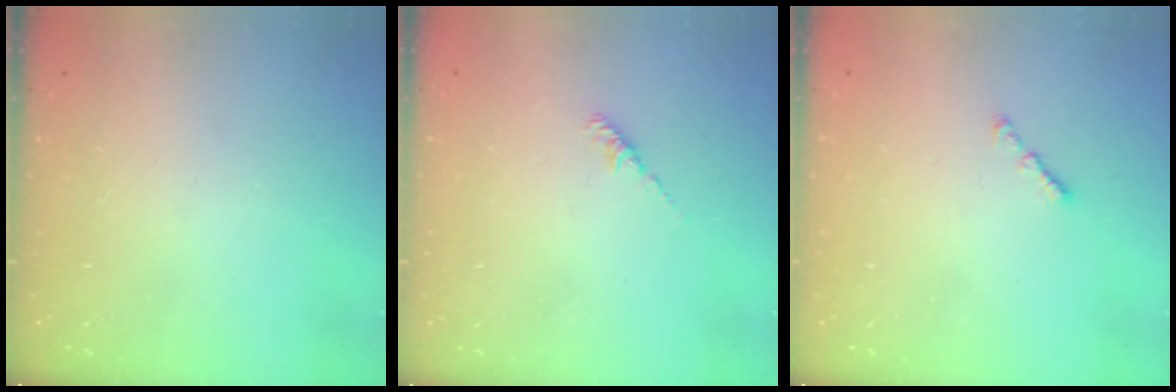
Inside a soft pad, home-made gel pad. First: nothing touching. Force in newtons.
{"total": 2.2, "press": 2.1, "slide": 0.6}
{"total": 1.0, "press": 0.9, "slide": 0.5}